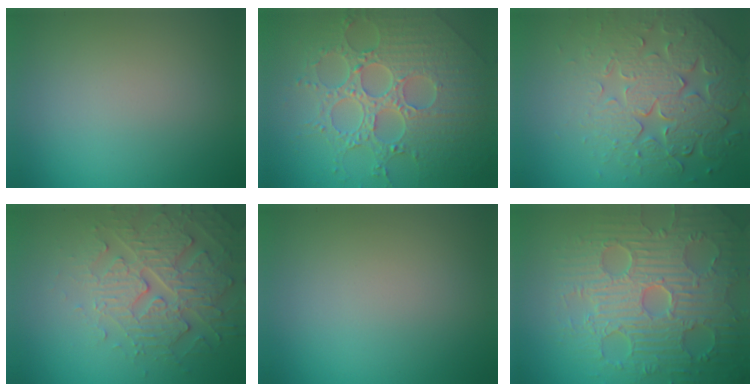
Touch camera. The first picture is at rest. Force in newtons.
{"total": 8.6, "press": 6.3, "slide": 5.8}
{"total": 7.7, "press": 5.8, "slide": 5.1}
{"total": 4.7, "press": 4.3, "slide": 1.9}
{"total": 0.0}
{"total": 9.2, "press": 6.5, "slide": 6.5}